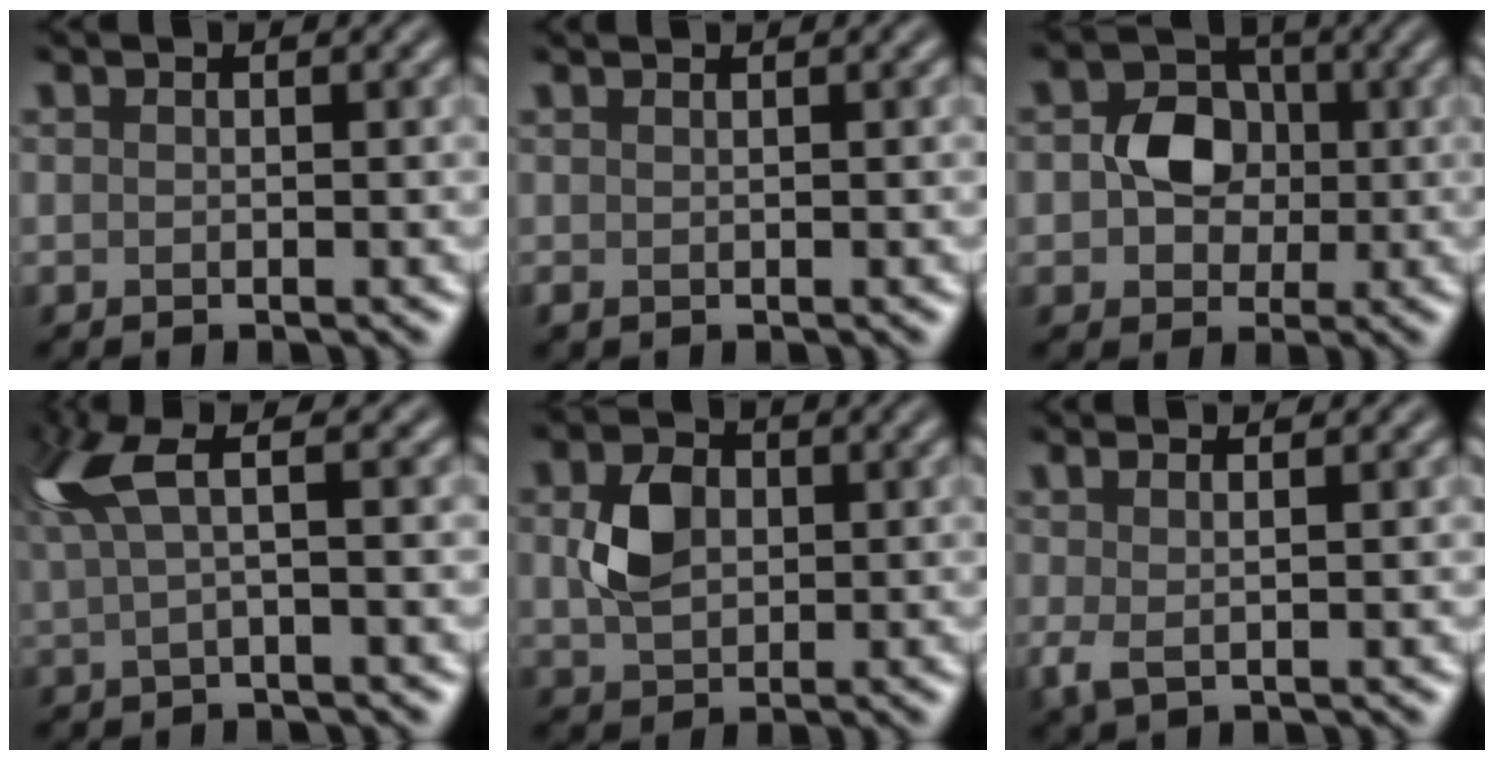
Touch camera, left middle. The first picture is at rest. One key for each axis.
{"total": 0.7, "fx": 0.3, "fy": 0.4, "fz": 0.5, "tx": -0.013, "ty": 0.007, "tz": 0.008}
{"total": 4.7, "fx": 0.1, "fy": 3.8, "fz": 2.8, "tx": -0.050, "ty": 0.006, "tz": -0.004}
{"total": 4.4, "fx": 1.6, "fy": 1.0, "fz": 4.0, "tx": -0.093, "ty": 0.013, "tz": 0.032}
{"total": 4.1, "fx": 0.6, "fy": 3.0, "fz": 2.7, "tx": -0.068, "ty": 0.005, "tz": 0.011}
{"total": 2.4, "fx": 0.9, "fy": 0.6, "fz": 2.1, "tx": -0.053, "ty": 0.007, "tz": 0.014}